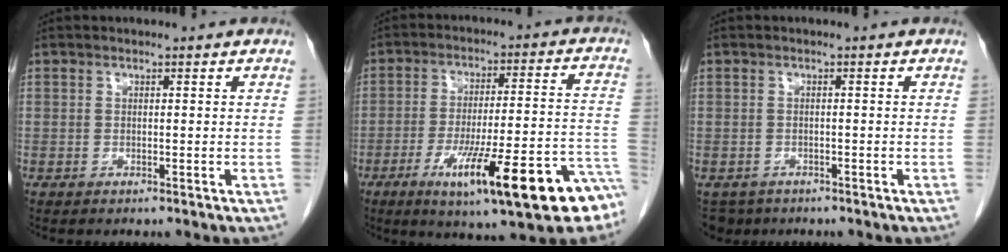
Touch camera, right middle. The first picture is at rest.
{"total": 18.5, "force": [-10.2, 2.0, 15.3], "torque": [-0.185, 0.000, -0.146]}
{"total": 3.5, "force": [-2.7, 2.3, 0.3], "torque": [0.000, 0.000, -0.042]}